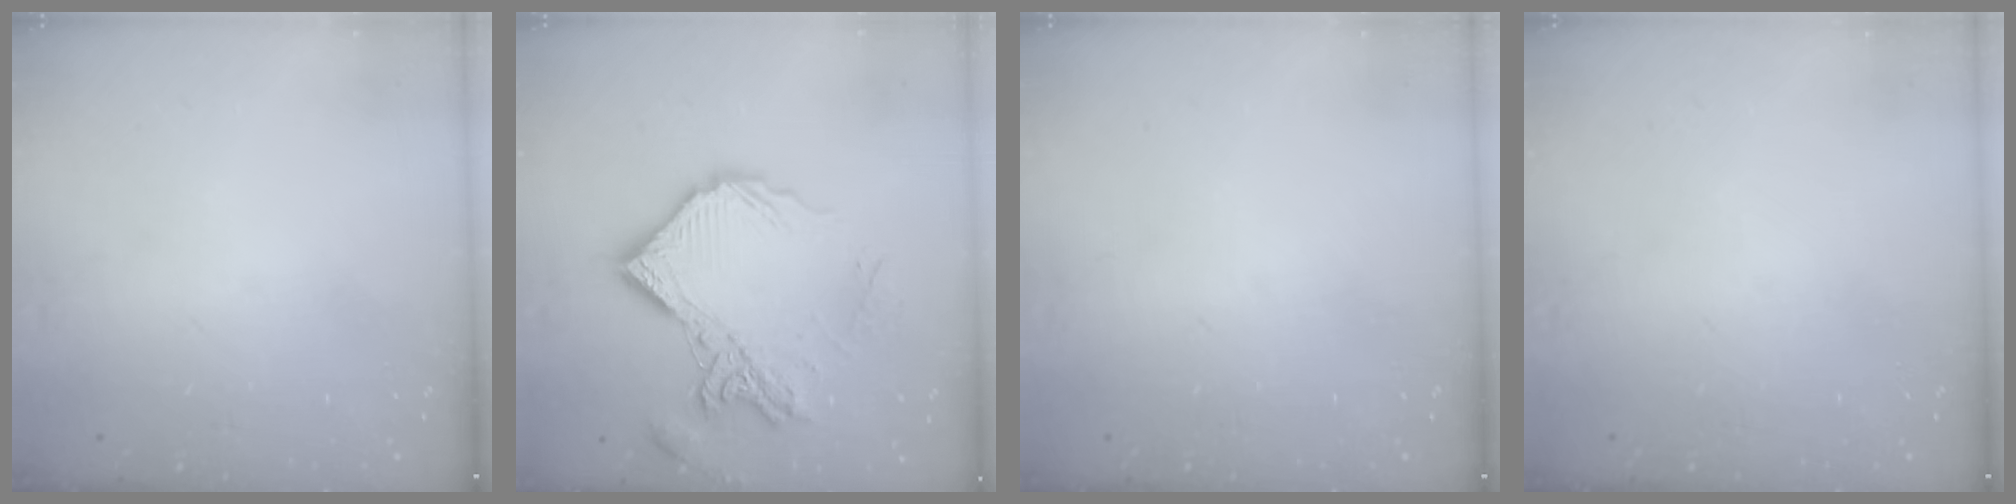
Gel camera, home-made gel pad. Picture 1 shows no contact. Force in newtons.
{"total": 15.8, "press": 15.7, "slide": 1.4}
{"total": 0.0}
{"total": 0.0}